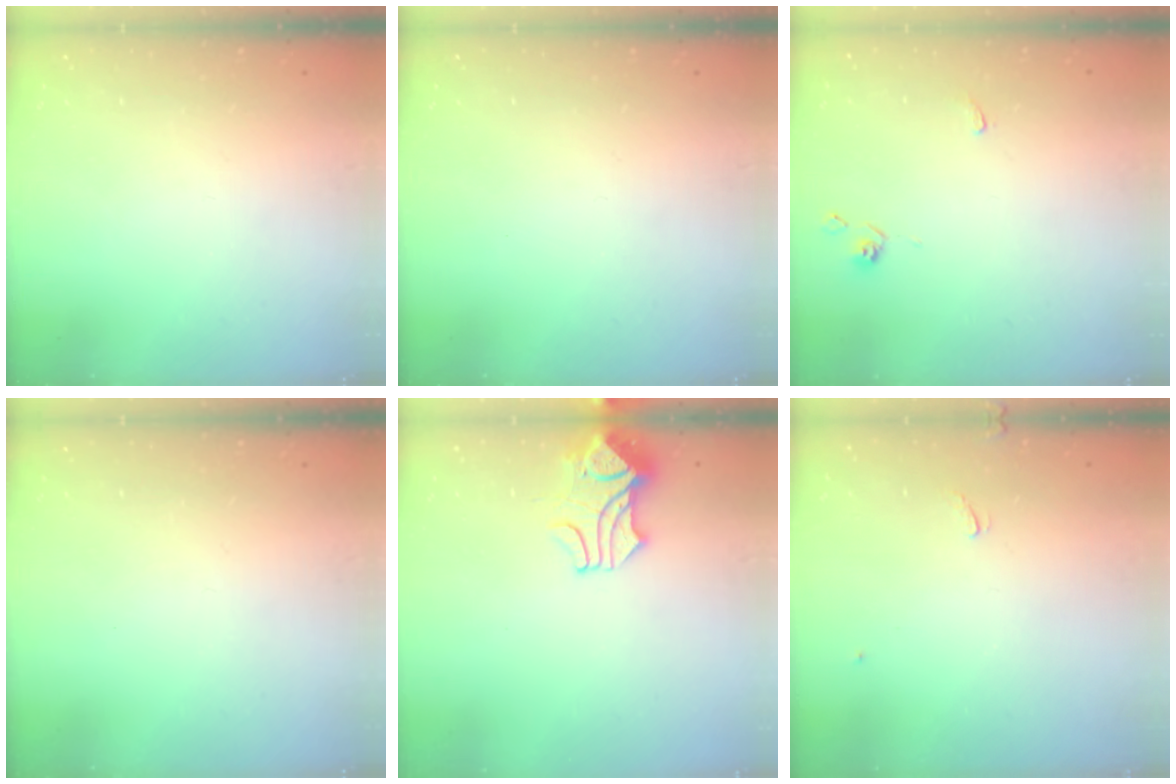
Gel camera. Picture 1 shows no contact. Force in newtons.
{"total": 0.0}
{"total": 2.8, "press": 2.8, "slide": 0.6}
{"total": 0.0}
{"total": 2.0, "press": 1.7, "slide": 1.1}
{"total": 3.3, "press": 3.3, "slide": 0.5}